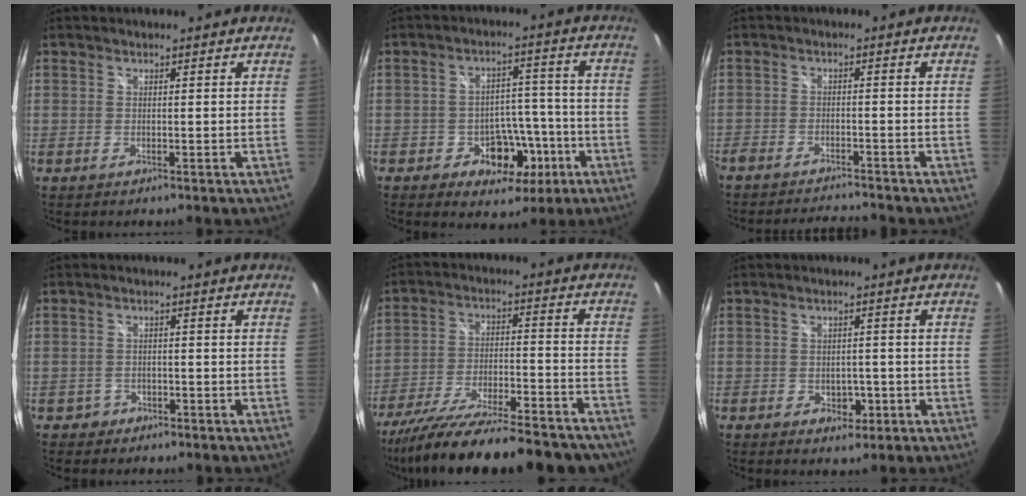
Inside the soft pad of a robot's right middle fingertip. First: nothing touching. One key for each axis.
{"total": 9.1, "fx": -4.3, "fy": 6.7, "fz": 4.3, "tx": -0.066, "ty": 0.026, "tz": -0.044}
{"total": 6.6, "fx": -6.3, "fy": 0.9, "fz": 1.6, "tx": -0.052, "ty": -0.002, "tz": -0.101}
{"total": 2.3, "fx": -1.4, "fy": 1.8, "fz": 0.1, "tx": -0.008, "ty": 0.003, "tz": -0.021}
{"total": 27.8, "fx": -23.6, "fy": 5.7, "fz": 13.5, "tx": -0.236, "ty": -0.060, "tz": -0.339}
{"total": 3.6, "fx": -1.5, "fy": 2.7, "fz": 1.8, "tx": -0.032, "ty": 0.000, "tz": -0.013}